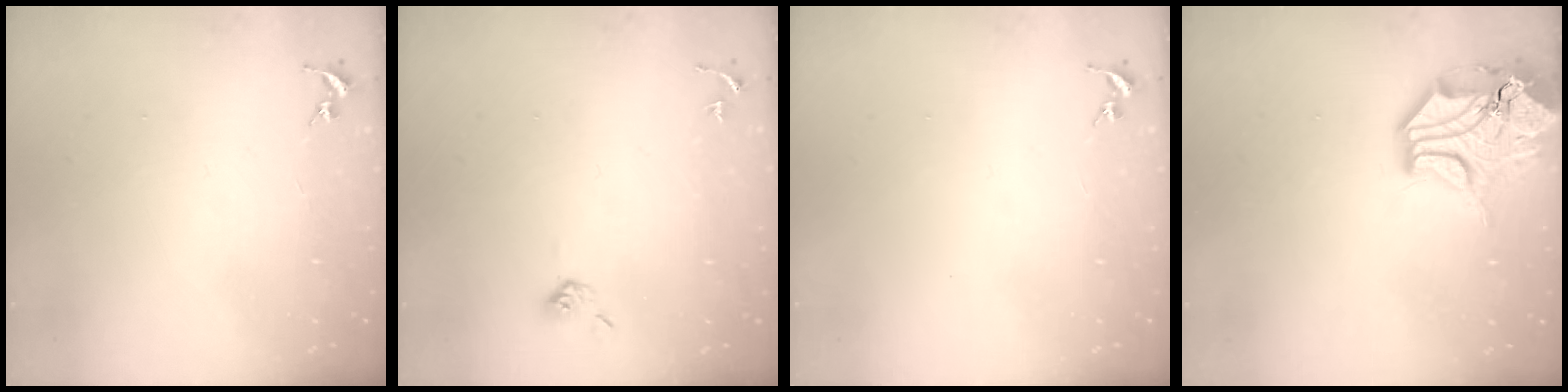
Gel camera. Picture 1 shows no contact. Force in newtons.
{"total": 4.6, "press": 4.6, "slide": 0.7}
{"total": 0.0}
{"total": 17.9, "press": 17.7, "slide": 2.6}